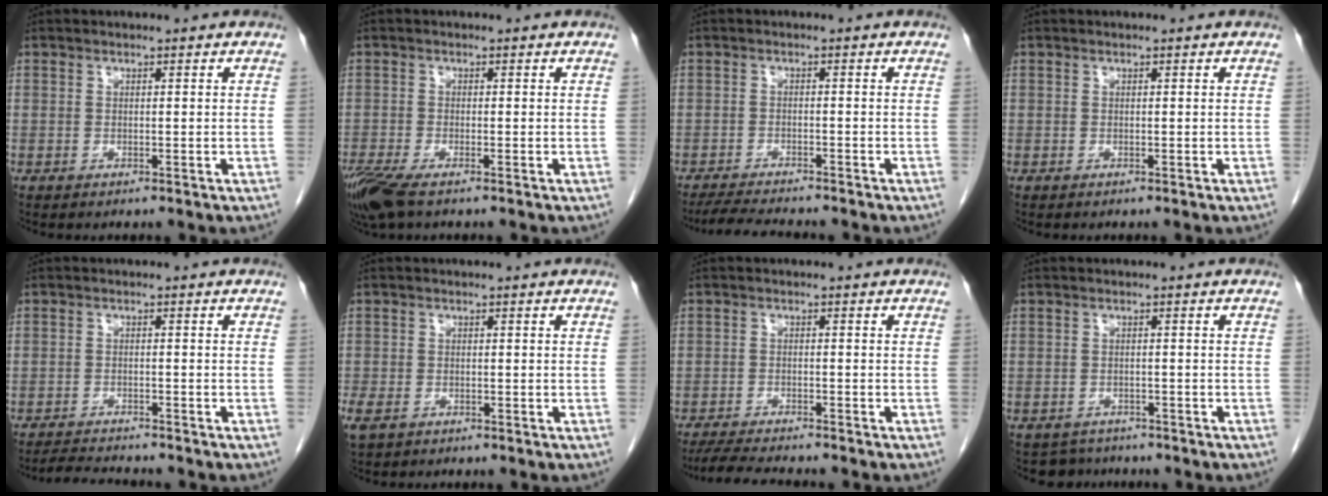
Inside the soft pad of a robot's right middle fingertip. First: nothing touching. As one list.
[{"total": 5.4, "force": [-3.7, 1.3, 3.7], "torque": [-0.081, -0.017, -0.072]}, {"total": 6.5, "force": [-5.9, 0.3, 2.6], "torque": [-0.042, -0.019, -0.097]}, {"total": 0.0}, {"total": 4.3, "force": [-4.1, 0.0, 1.0], "torque": [-0.020, -0.017, -0.069]}, {"total": 3.4, "force": [-1.9, 2.1, 1.8], "torque": [-0.043, -0.006, -0.029]}, {"total": 6.7, "force": [-6.0, 0.2, 2.8], "torque": [-0.047, -0.020, -0.099]}, {"total": 3.2, "force": [-2.7, 1.5, -0.5], "torque": [0.004, 0.000, -0.043]}]